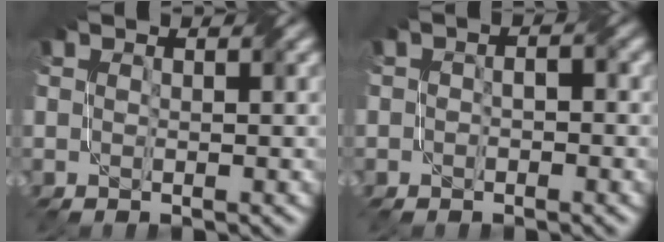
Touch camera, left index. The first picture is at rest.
{"total": 1.5, "force": [-0.8, 0.8, 0.9], "torque": [-0.010, 0.002, -0.013]}